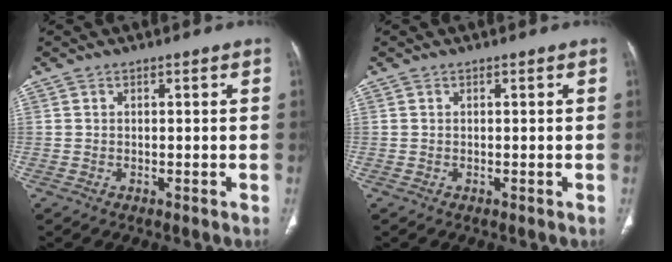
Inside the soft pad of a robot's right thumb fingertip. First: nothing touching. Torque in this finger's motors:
{"motor_torque": [0.02, 0.02, -0.01, 0.01, 0.00]}